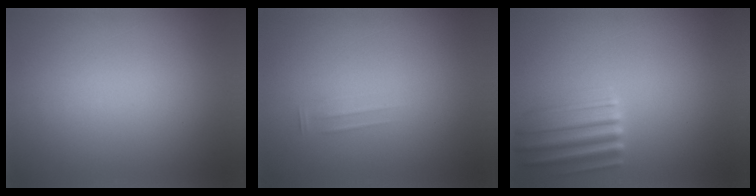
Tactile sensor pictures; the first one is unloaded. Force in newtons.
{"total": 1.6}
{"total": 4.2}